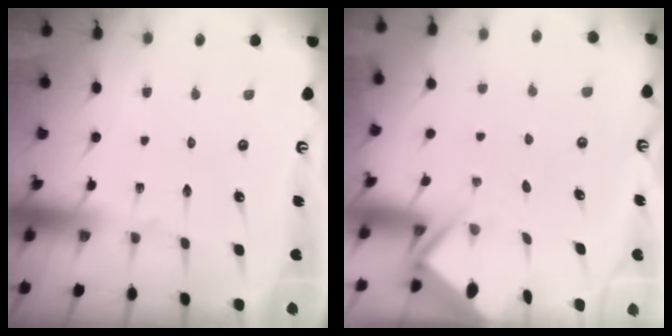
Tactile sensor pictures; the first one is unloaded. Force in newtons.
{"total": 2.6, "press": 2.6, "slide": 0.1}